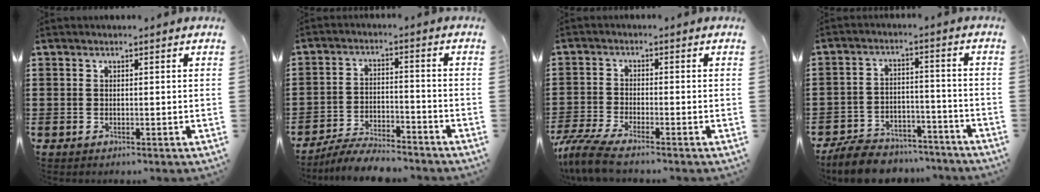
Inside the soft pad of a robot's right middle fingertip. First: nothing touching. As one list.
[{"total": 5.9, "force": [-5.6, 0.7, 1.5], "torque": [-0.029, 0.004, -0.110]}, {"total": 4.8, "force": [-4.0, 0.3, 2.6], "torque": [-0.079, -0.022, -0.087]}, {"total": 7.8, "force": [-7.4, 1.7, 1.7], "torque": [-0.035, 0.019, -0.146]}]